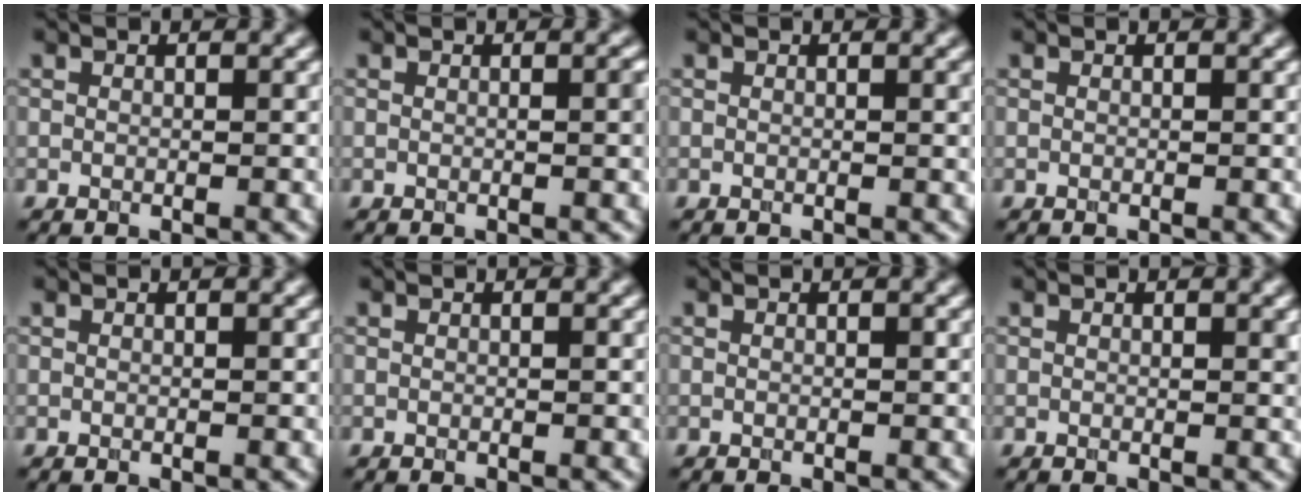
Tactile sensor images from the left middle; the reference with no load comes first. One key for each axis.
{"total": 1.0, "fx": 0.0, "fy": 0.2, "fz": 1.0, "tx": -0.012, "ty": 0.002, "tz": -0.001}
{"total": 0.7, "fx": 0.2, "fy": 0.1, "fz": 0.7, "tx": -0.007, "ty": 0.001, "tz": 0.001}
{"total": 0.0}
{"total": 0.0}
{"total": 0.0}
{"total": 0.0}
{"total": 0.5, "fx": 0.2, "fy": 0.2, "fz": 0.5, "tx": -0.003, "ty": -0.002, "tz": 0.003}